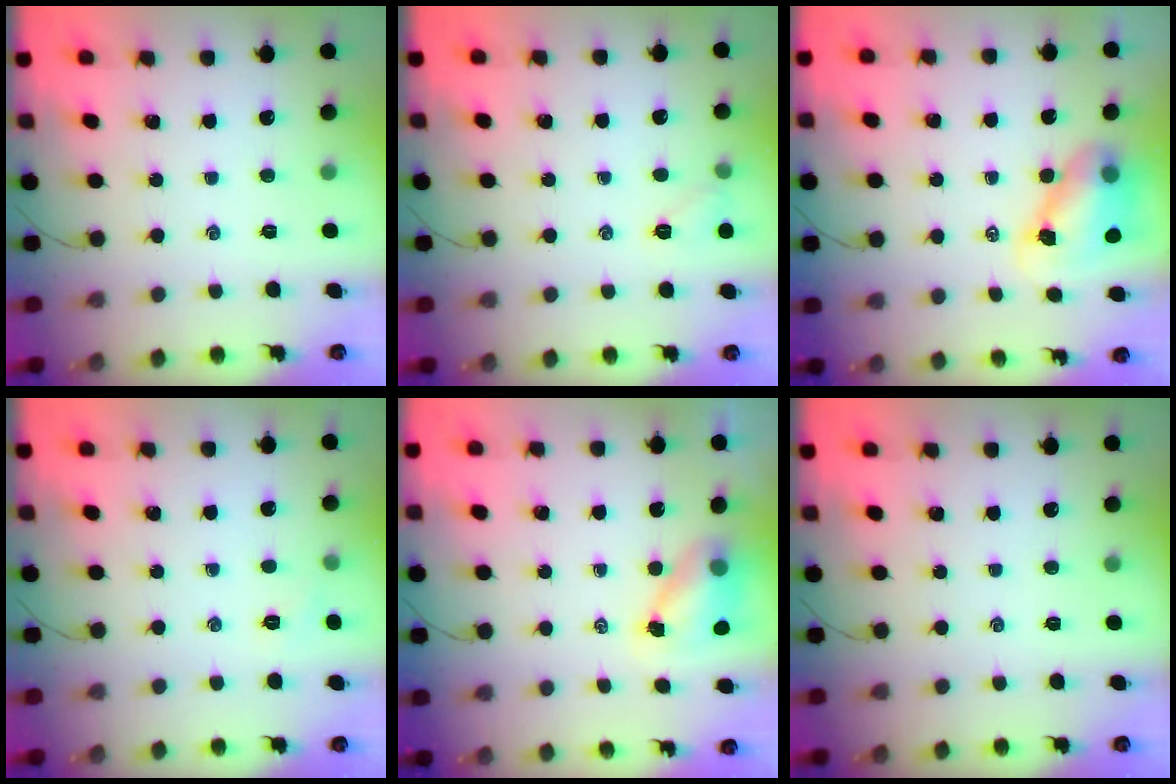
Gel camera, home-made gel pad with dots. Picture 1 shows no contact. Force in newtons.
{"total": 5.7, "press": 5.6, "slide": 1.1}
{"total": 8.4, "press": 8.2, "slide": 1.9}
{"total": 3.6, "press": 3.4, "slide": 1.0}
{"total": 5.6, "press": 5.5, "slide": 0.7}
{"total": 0.0}